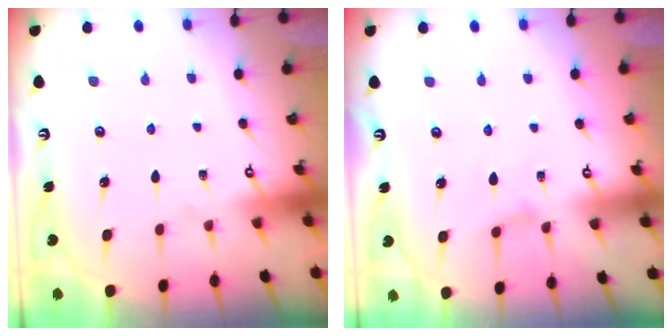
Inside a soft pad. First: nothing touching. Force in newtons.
{"total": 1.8, "press": 1.7, "slide": 0.4}